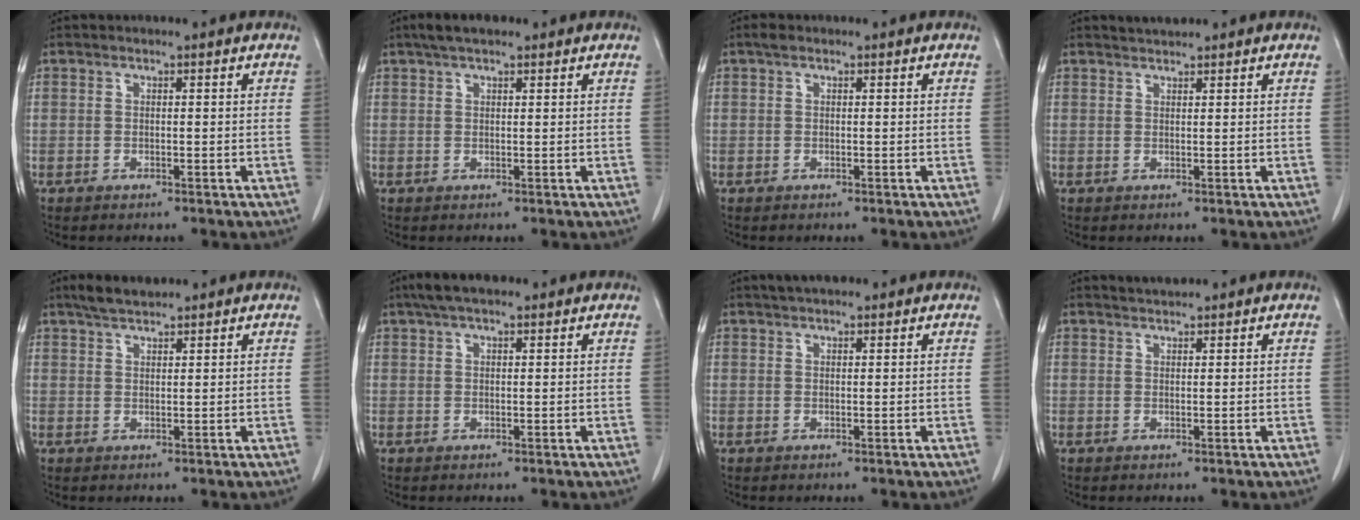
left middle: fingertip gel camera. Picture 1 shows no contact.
{"total": 3.8, "force": [2.7, 1.3, 2.3], "torque": [-0.046, 0.021, 0.047]}
{"total": 0.7, "force": [0.4, 0.5, 0.3], "torque": [-0.005, 0.011, 0.004]}
{"total": 1.4, "force": [1.4, 0.2, 0.2], "torque": [-0.010, 0.007, 0.027]}
{"total": 3.4, "force": [3.0, 0.8, 1.5], "torque": [-0.033, 0.010, 0.056]}
{"total": 4.9, "force": [3.5, 1.5, 3.0], "torque": [-0.058, 0.028, 0.060]}
{"total": 3.0, "force": [2.3, 1.0, 1.5], "torque": [-0.024, 0.020, 0.038]}
{"total": 1.4, "force": [1.4, 0.1, 0.2], "torque": [-0.009, 0.007, 0.028]}